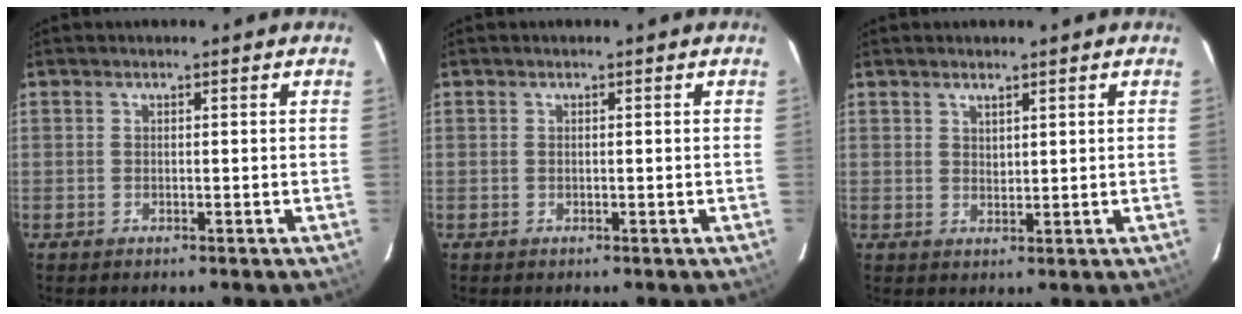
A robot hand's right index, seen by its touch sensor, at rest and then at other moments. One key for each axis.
{"total": 0.0}
{"total": 1.9, "fx": 1.6, "fy": 0.8, "fz": 0.8, "tx": -0.011, "ty": 0.002, "tz": 0.028}